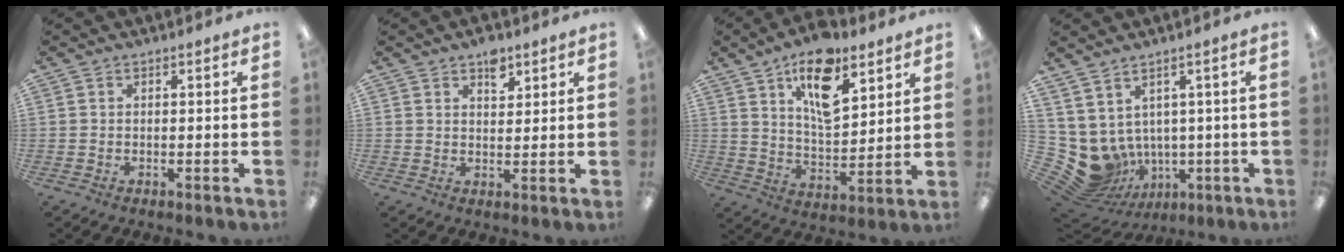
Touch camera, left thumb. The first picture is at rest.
{"total": 5.0, "force": [3.3, 2.7, 2.6], "torque": [-0.016, -0.020, 0.052]}
{"total": 15.7, "force": [9.6, 7.1, 10.3], "torque": [-0.160, -0.038, 0.161]}
{"total": 7.7, "force": [-0.2, 7.3, 2.4], "torque": [-0.088, -0.027, 0.011]}